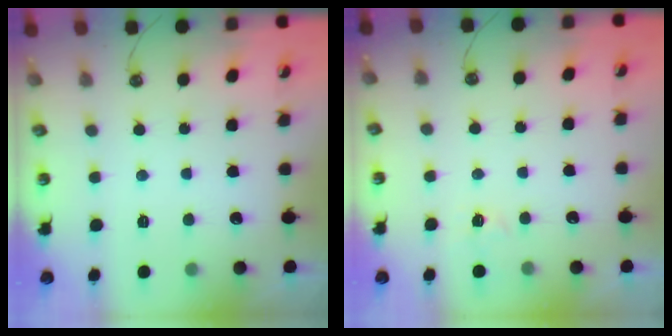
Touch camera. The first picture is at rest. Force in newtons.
{"total": 2.6, "press": 2.6, "slide": 0.4}